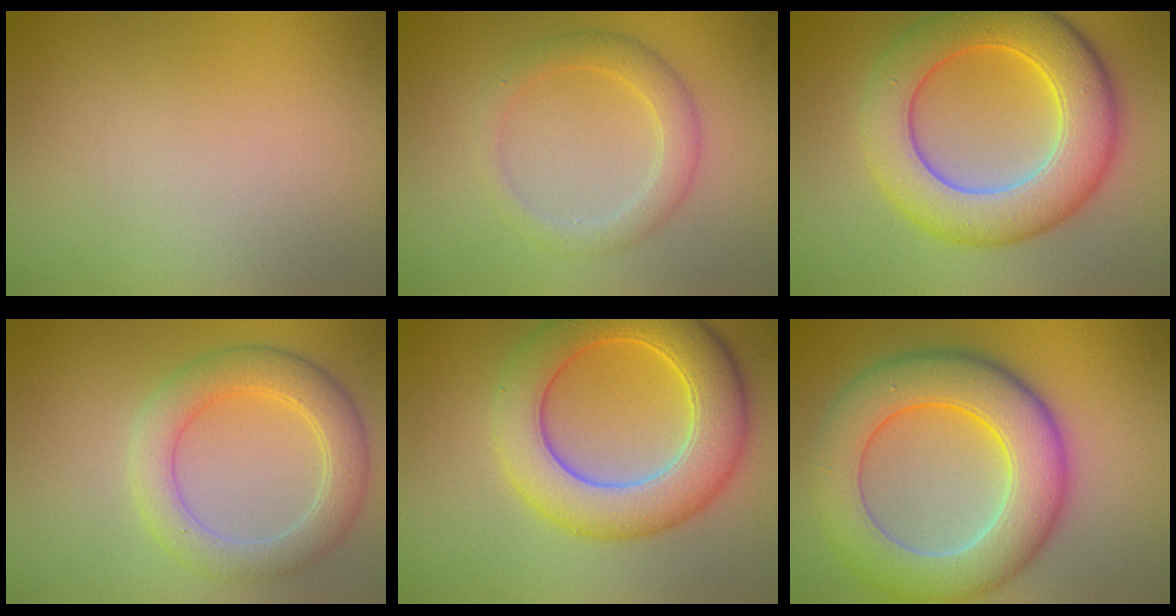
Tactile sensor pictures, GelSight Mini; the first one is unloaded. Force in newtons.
{"total": 2.7, "press": 2.7, "slide": 0.1}
{"total": 9.1, "press": 9.1, "slide": 0.1}
{"total": 4.7, "press": 4.7, "slide": 0.5}
{"total": 8.1, "press": 8.1, "slide": 0.3}
{"total": 9.9, "press": 9.8, "slide": 0.7}